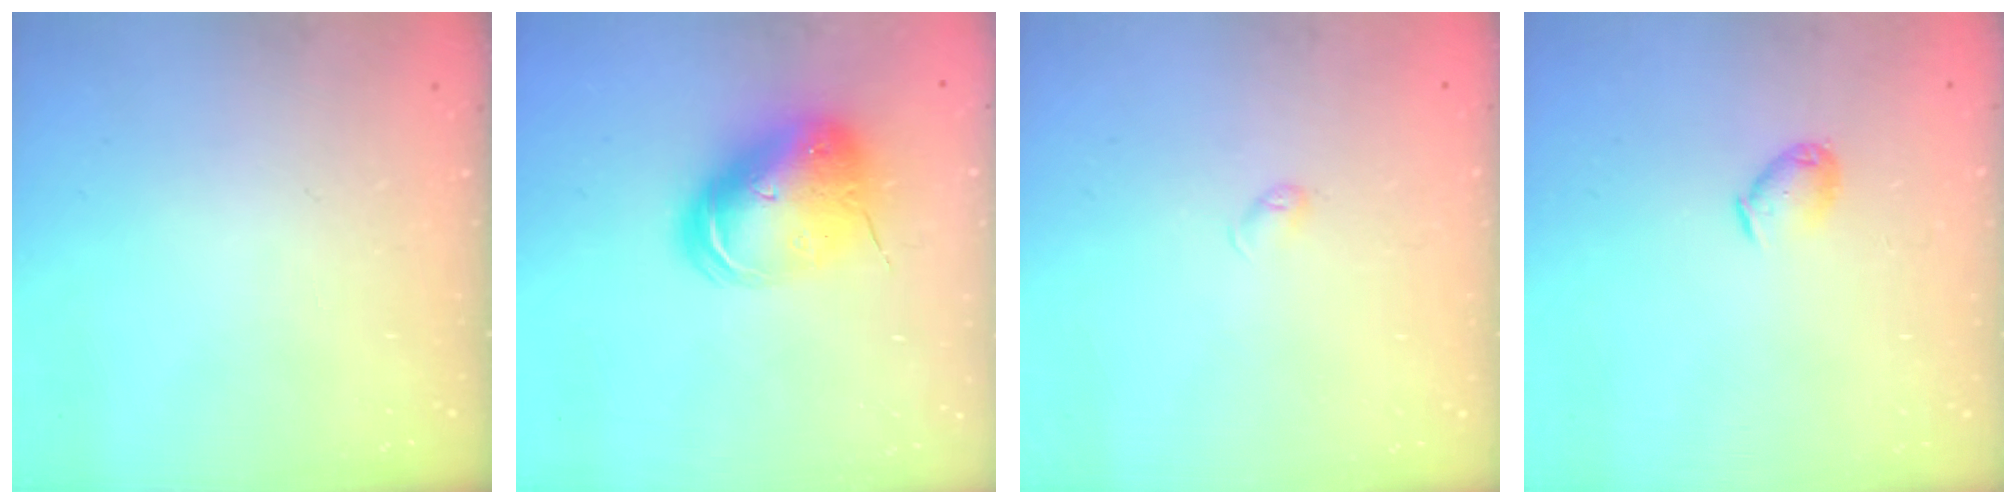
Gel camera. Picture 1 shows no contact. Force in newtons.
{"total": 13.6, "press": 13.3, "slide": 2.5}
{"total": 3.4, "press": 3.3, "slide": 0.6}
{"total": 6.3, "press": 6.2, "slide": 0.7}